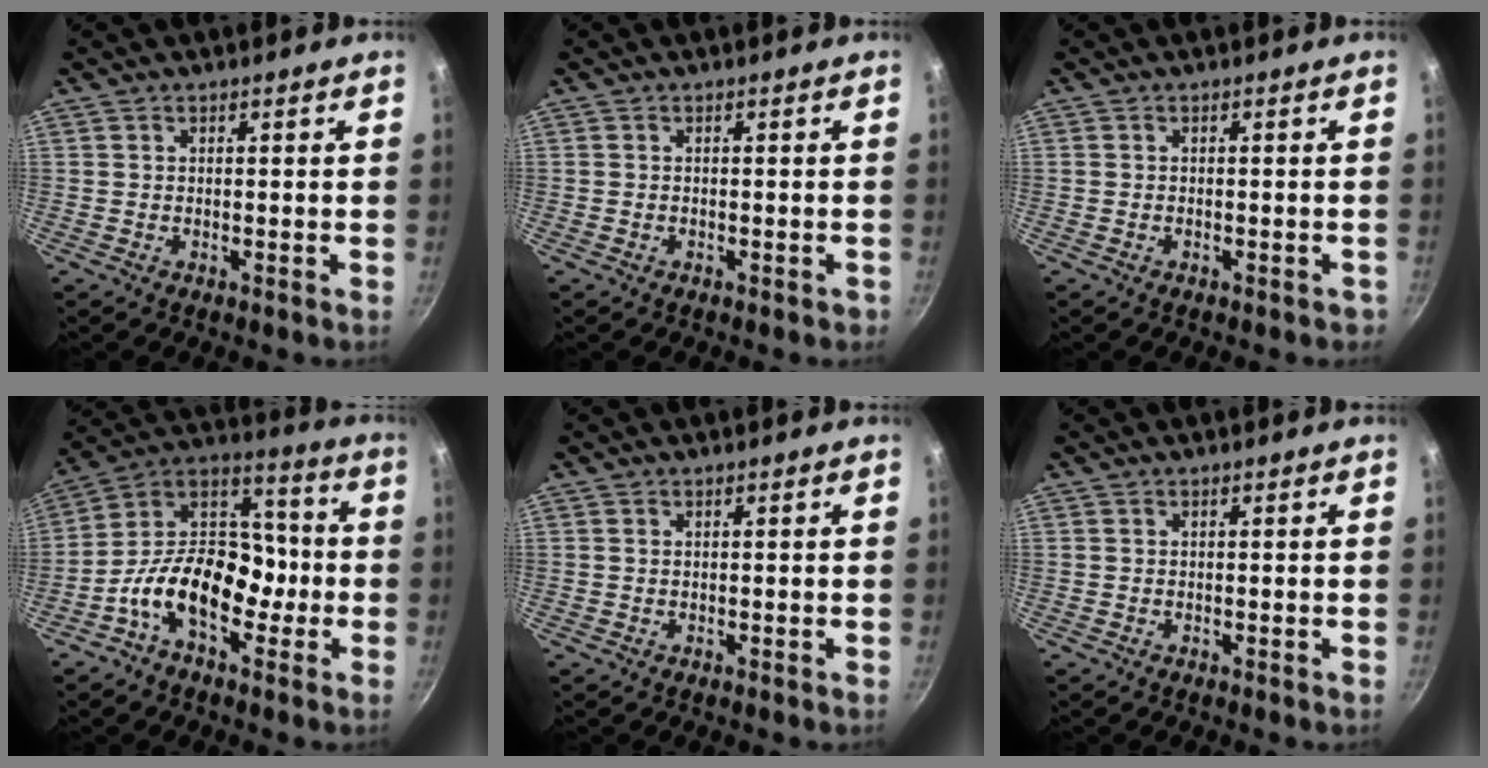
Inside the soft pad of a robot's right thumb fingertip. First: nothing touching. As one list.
[{"total": 0.8, "force": [-0.5, 0.4, 0.5], "torque": [-0.001, 0.011, -0.003]}, {"total": 1.2, "force": [-0.7, 0.7, 0.7], "torque": [-0.001, 0.017, -0.002]}, {"total": 17.7, "force": [-5.7, 11.3, 12.4], "torque": [-0.155, 0.067, -0.121]}, {"total": 0.0}, {"total": 0.0}]